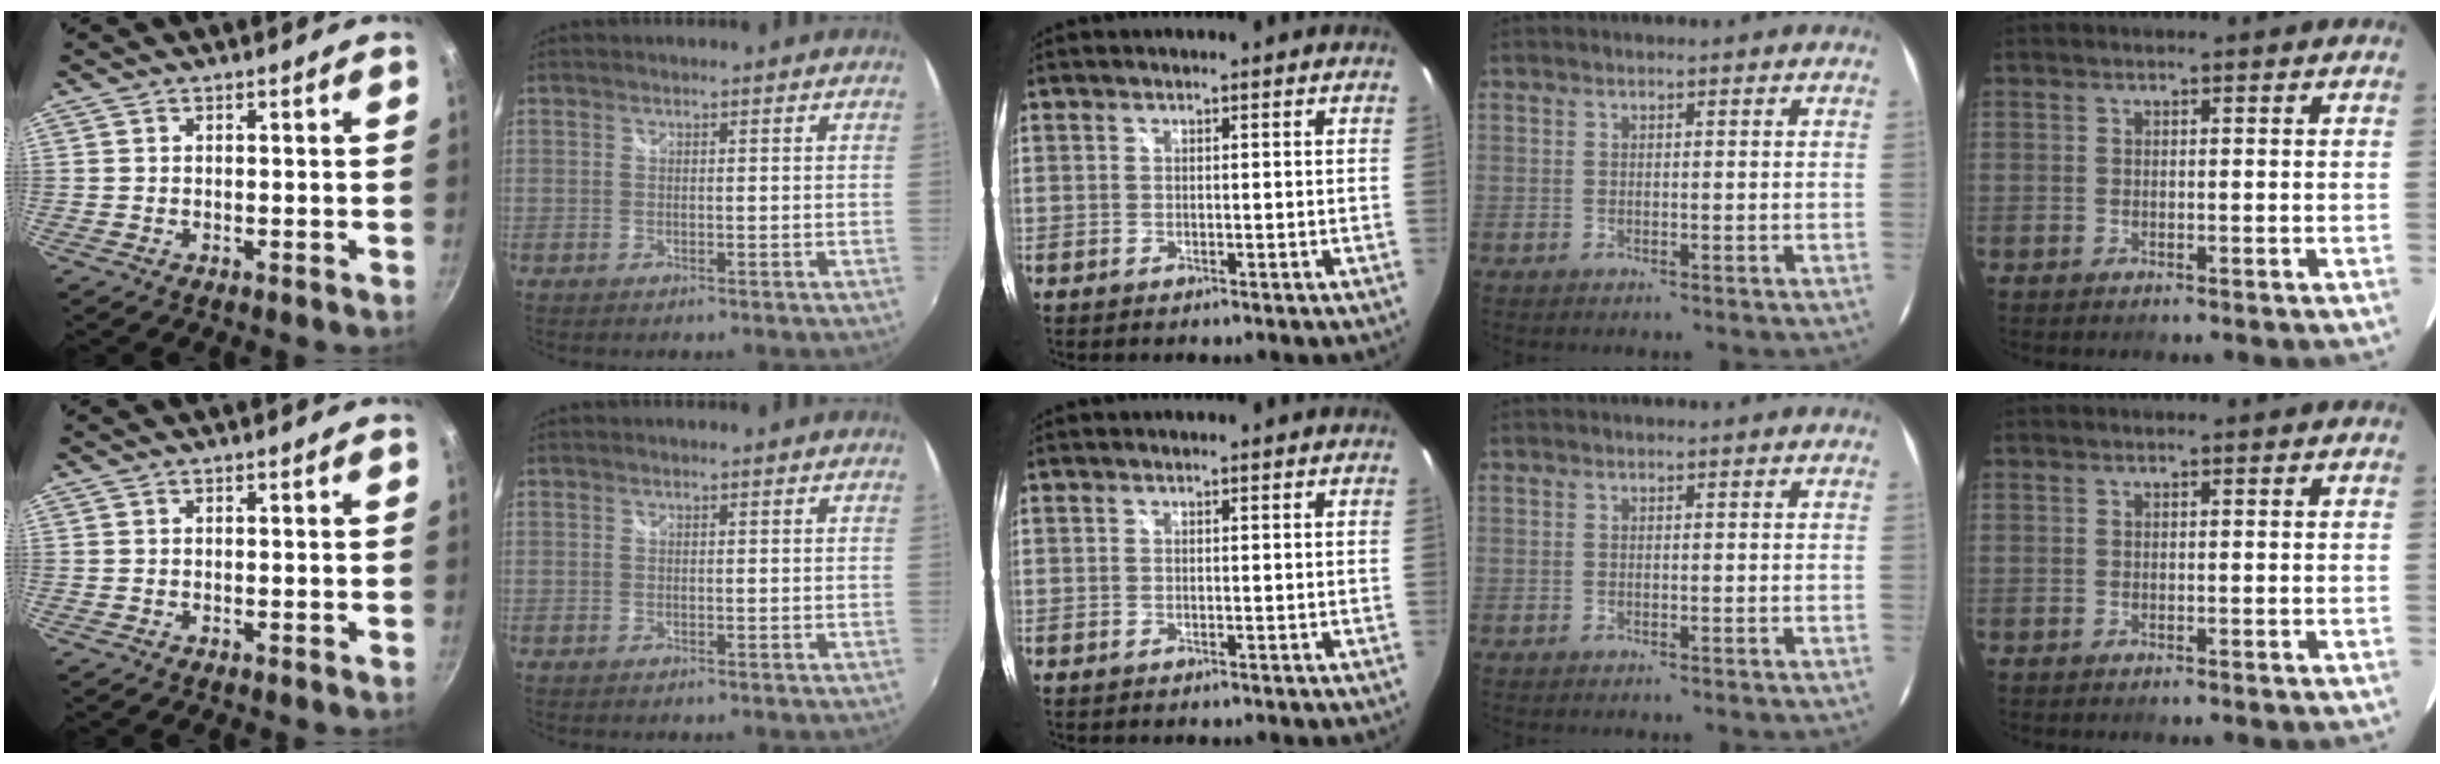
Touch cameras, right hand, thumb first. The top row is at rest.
{}